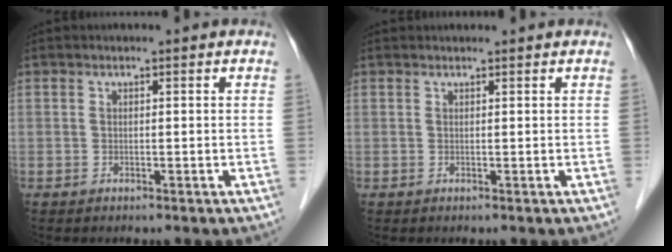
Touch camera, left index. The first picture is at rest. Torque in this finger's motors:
{"motor_torque": [-0.57, -0.49, 0.02, -0.01]}